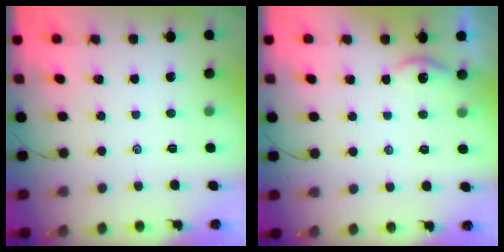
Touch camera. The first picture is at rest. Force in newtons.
{"total": 3.2, "press": 3.2, "slide": 0.3}